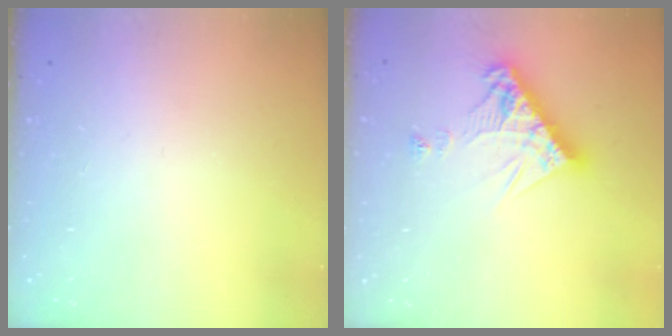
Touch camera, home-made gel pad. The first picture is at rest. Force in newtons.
{"total": 11.6, "press": 11.6, "slide": 1.0}